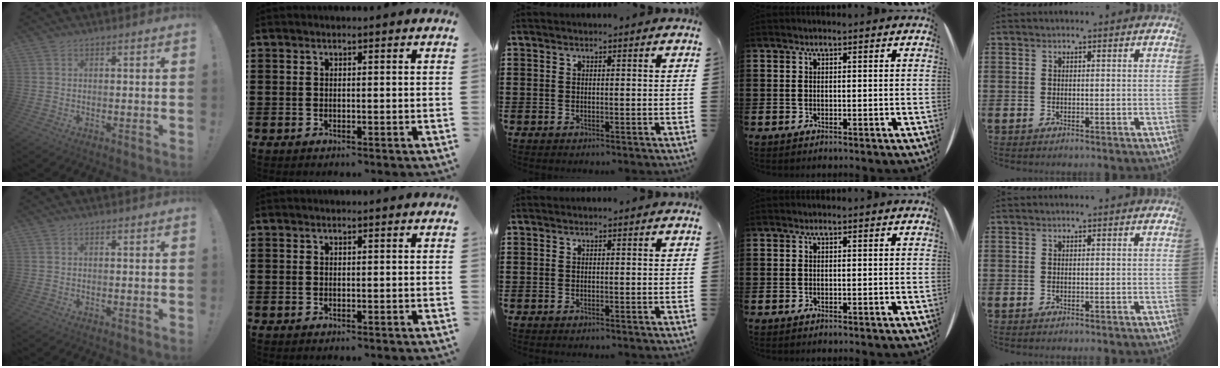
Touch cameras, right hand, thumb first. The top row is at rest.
{}